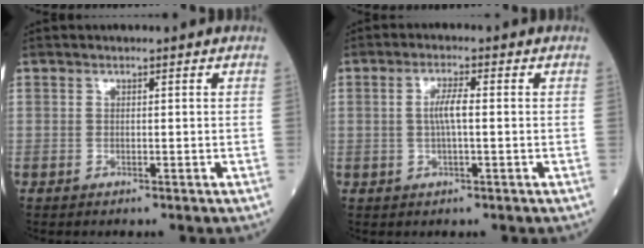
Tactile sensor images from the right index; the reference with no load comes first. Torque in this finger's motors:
{"motor_torque": [0.10, 0.01, 0.05, 0.02]}